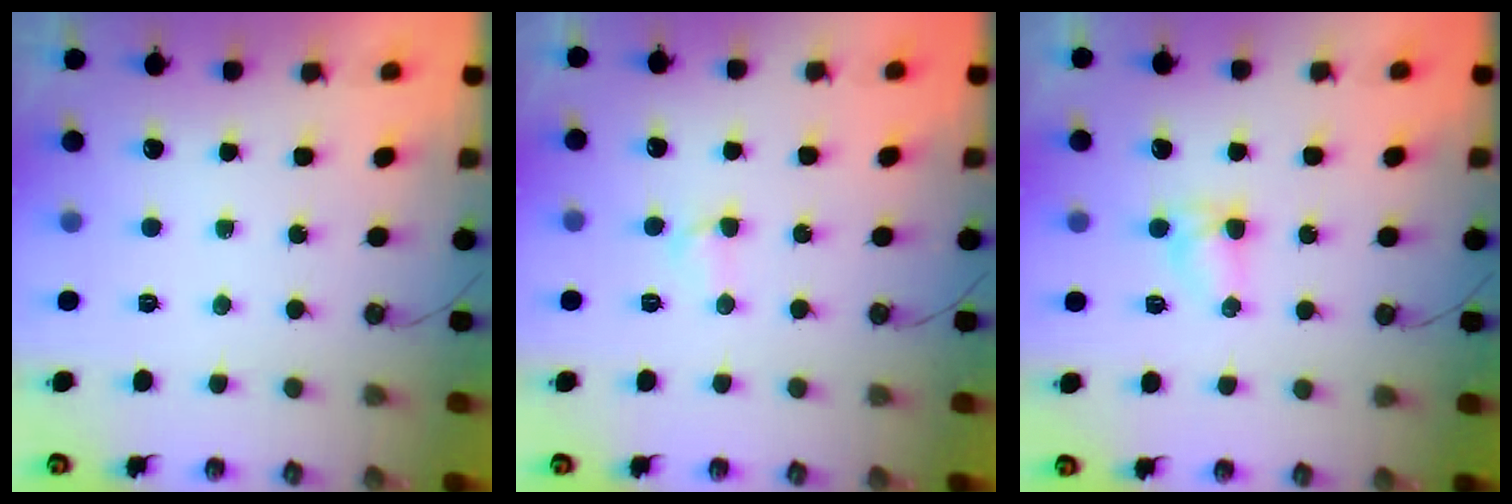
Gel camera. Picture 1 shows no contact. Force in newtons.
{"total": 2.9, "press": 2.8, "slide": 0.6}
{"total": 3.6, "press": 3.2, "slide": 1.6}